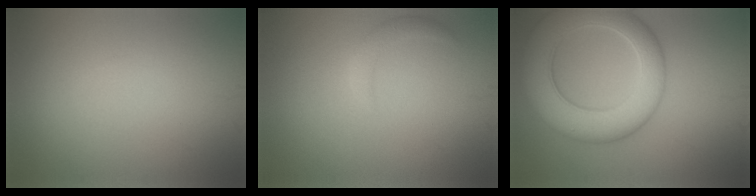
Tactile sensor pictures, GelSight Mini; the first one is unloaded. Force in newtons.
{"total": 1.6, "press": 1.6, "slide": 0.1}
{"total": 9.0, "press": 9.0, "slide": 0.2}